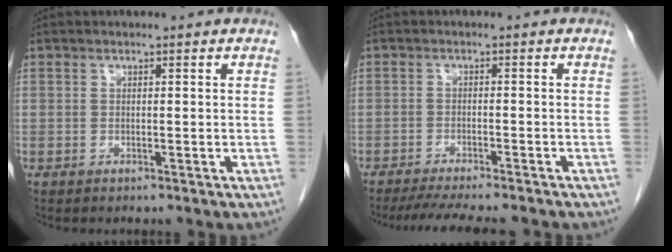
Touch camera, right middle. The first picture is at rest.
{"total": 10.5, "force": [-9.2, 0.9, 4.9], "torque": [-0.065, -0.016, -0.130]}